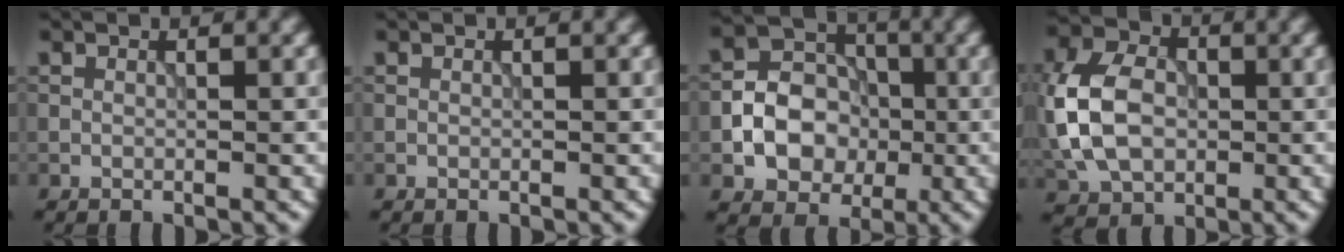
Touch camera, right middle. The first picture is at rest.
{"total": 0.0}
{"total": 6.3, "force": [-1.3, 5.1, 3.5], "torque": [-0.053, 0.002, -0.030]}
{"total": 8.1, "force": [-0.6, 5.9, 5.5], "torque": [-0.134, 0.007, -0.024]}